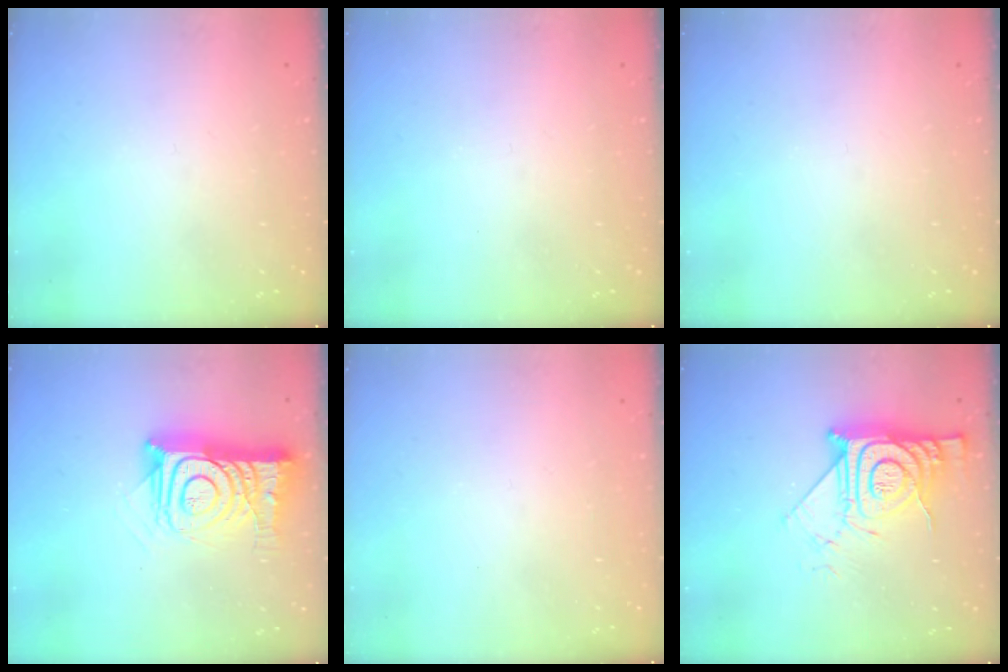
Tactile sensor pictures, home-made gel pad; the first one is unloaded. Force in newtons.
{"total": 0.0}
{"total": 0.0}
{"total": 16.3, "press": 16.2, "slide": 1.4}
{"total": 1.8, "press": 1.8, "slide": 0.1}
{"total": 14.7, "press": 14.6, "slide": 1.0}